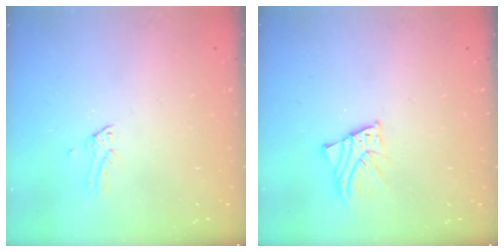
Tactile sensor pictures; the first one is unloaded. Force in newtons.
{"total": 2.8, "press": 2.8, "slide": 0.2}